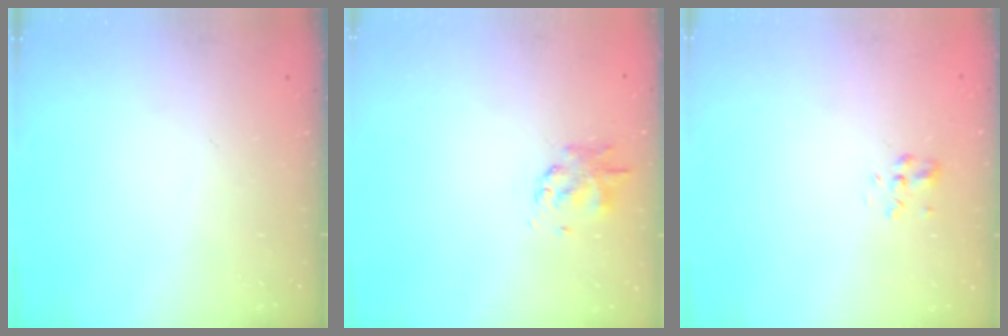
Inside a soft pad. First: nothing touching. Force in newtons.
{"total": 1.8, "press": 1.7, "slide": 0.4}
{"total": 1.4, "press": 1.2, "slide": 0.7}